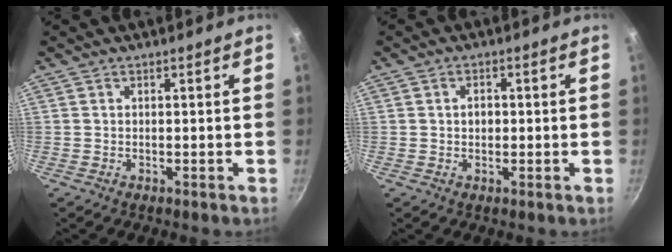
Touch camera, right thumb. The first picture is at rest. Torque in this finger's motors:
{"motor_torque": [-0.44, 0.31, -0.23, 0.04, 0.07]}